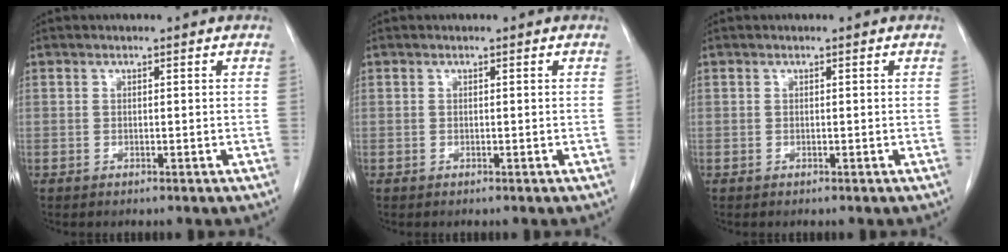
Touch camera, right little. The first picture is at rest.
{"total": 0.0}
{"total": 0.0}